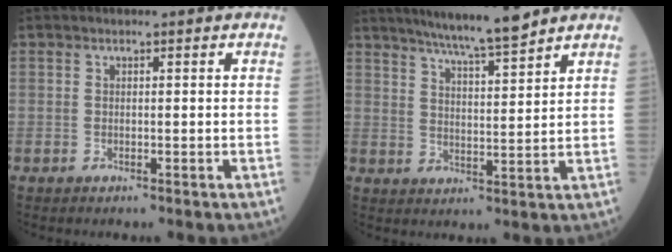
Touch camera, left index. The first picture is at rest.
{"total": 9.7, "force": [8.4, -0.4, 4.9], "torque": [-0.076, 0.003, 0.133]}